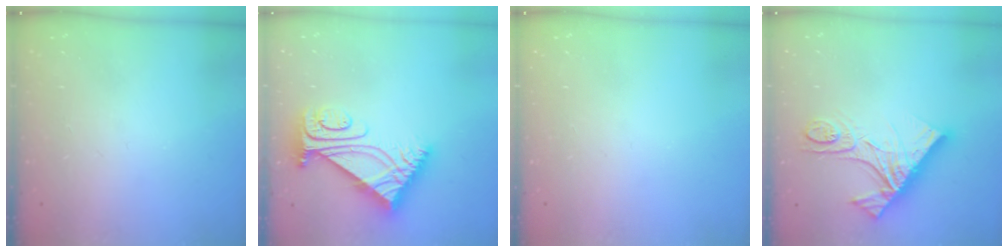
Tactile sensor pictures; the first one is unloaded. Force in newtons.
{"total": 9.3, "press": 9.3, "slide": 1.0}
{"total": 0.0}
{"total": 17.9, "press": 17.8, "slide": 2.0}